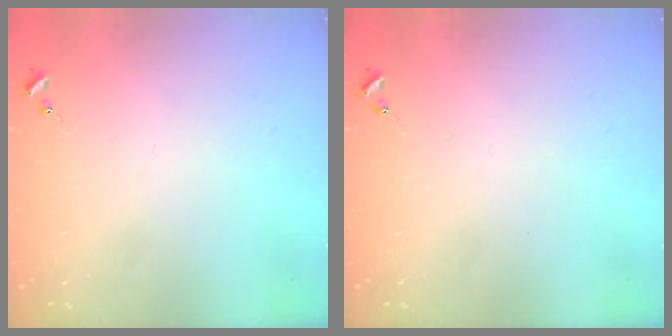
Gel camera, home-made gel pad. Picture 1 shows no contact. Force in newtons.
{"total": 0.0}